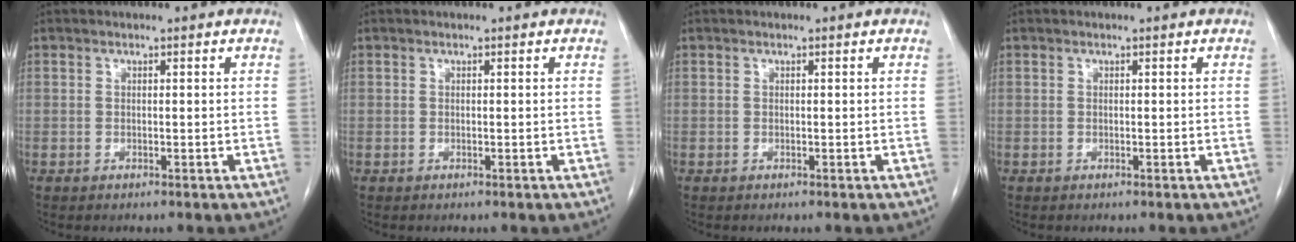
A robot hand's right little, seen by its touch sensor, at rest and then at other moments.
{"total": 0.0}
{"total": 0.0}
{"total": 0.0}